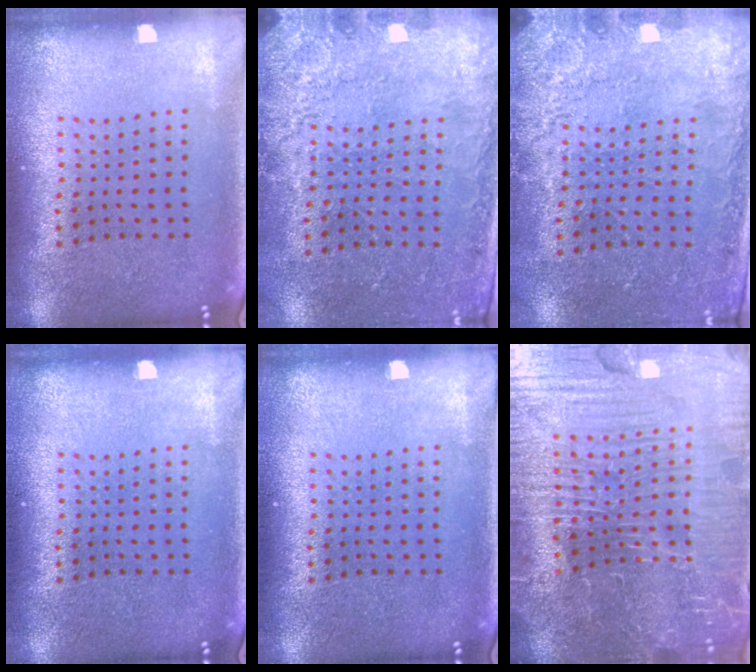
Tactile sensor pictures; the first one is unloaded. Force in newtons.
{"total": 2.6, "press": 2.4, "slide": 1.1}
{"total": 2.6, "press": 2.4, "slide": 1.1}
{"total": 0.0}
{"total": 0.0}
{"total": 5.6, "press": 5.4, "slide": 1.6}